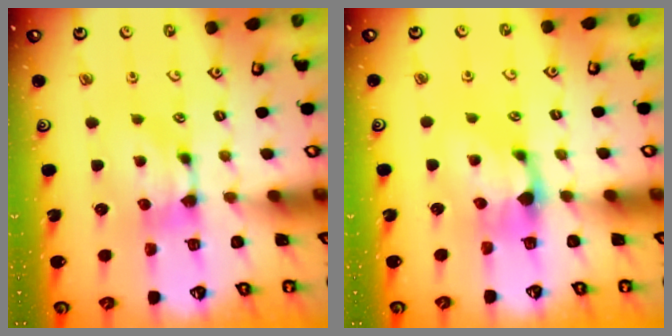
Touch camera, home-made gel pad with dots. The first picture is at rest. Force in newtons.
{"total": 1.2, "press": 0.4, "slide": 1.2}